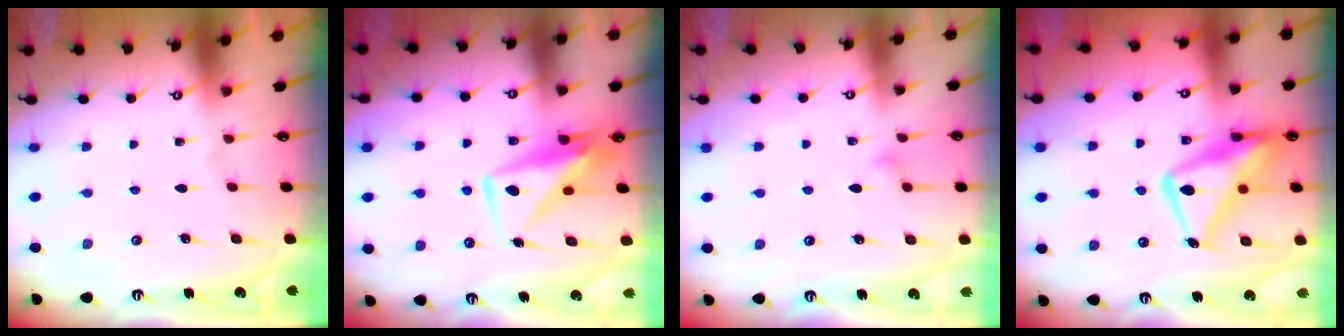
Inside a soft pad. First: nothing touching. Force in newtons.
{"total": 8.5, "press": 8.5, "slide": 0.8}
{"total": 10.2, "press": 10.1, "slide": 0.5}
{"total": 16.6, "press": 16.5, "slide": 1.6}